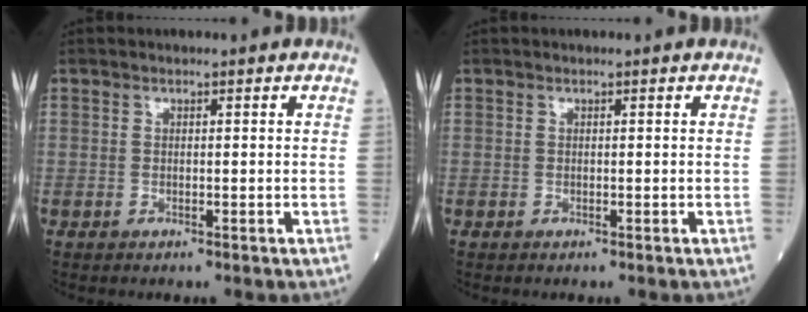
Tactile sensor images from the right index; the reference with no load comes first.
{"total": 0.0}